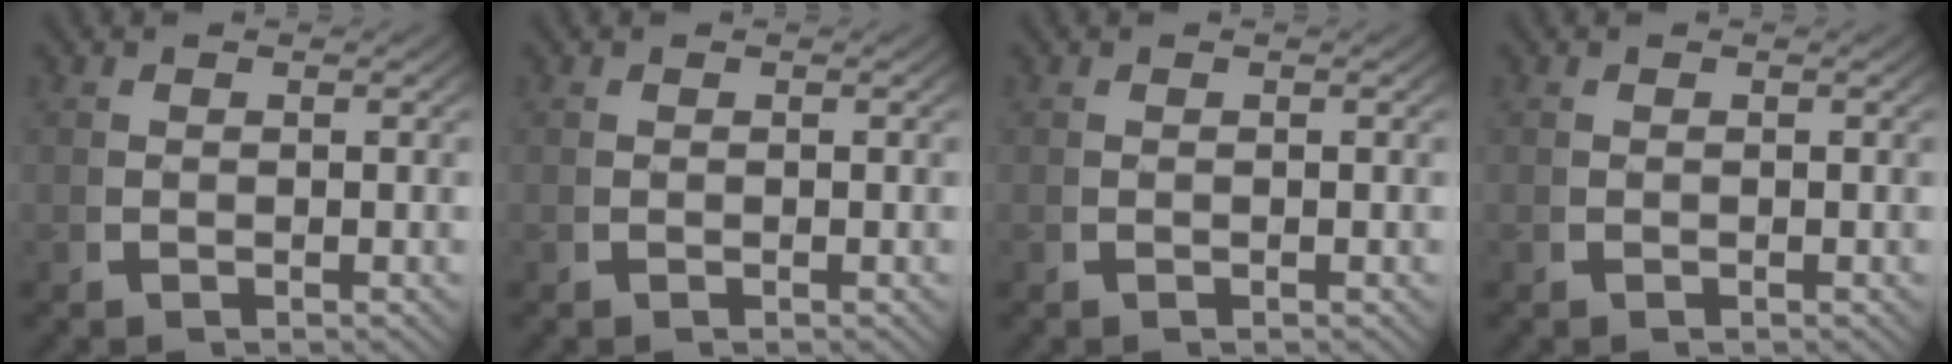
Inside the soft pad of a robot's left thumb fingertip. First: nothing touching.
{"total": 0.0}
{"total": 0.0}
{"total": 0.0}